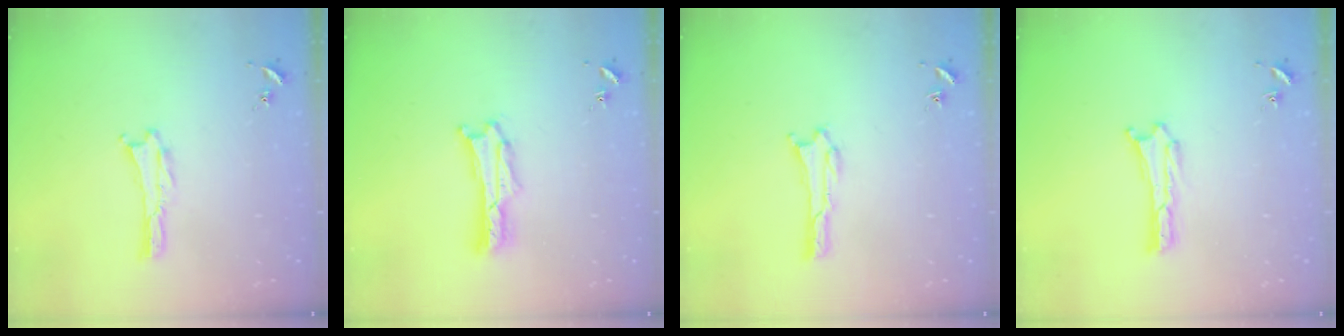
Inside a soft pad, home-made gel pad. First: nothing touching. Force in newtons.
{"total": 1.7, "press": 1.7, "slide": 0.3}
{"total": 0.8, "press": 0.8, "slide": 0.2}
{"total": 0.0}